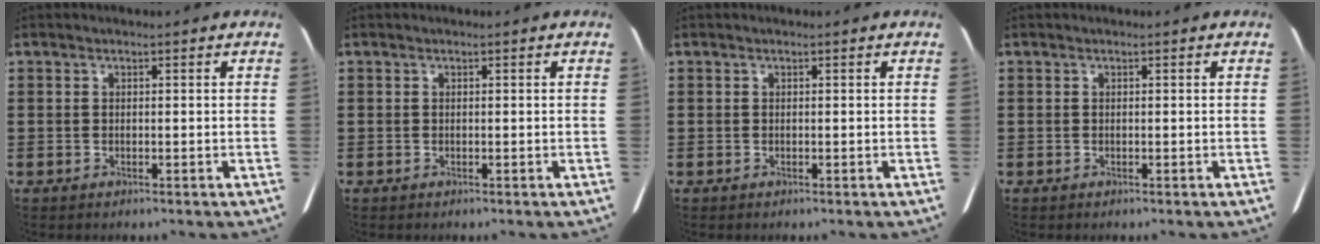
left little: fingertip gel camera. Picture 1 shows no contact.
{"total": 0.0}
{"total": 0.0}
{"total": 0.0}